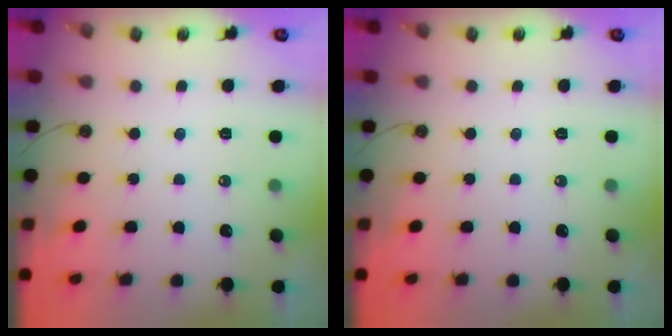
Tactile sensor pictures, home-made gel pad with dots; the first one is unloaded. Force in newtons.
{"total": 0.0}